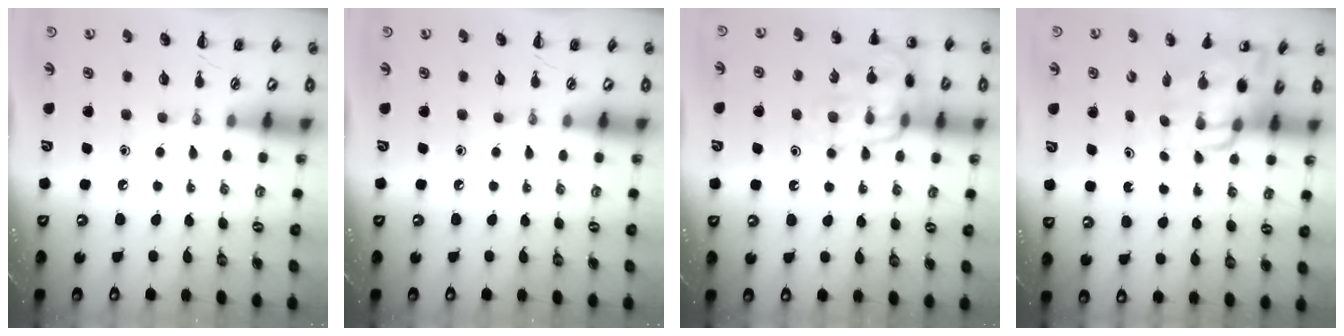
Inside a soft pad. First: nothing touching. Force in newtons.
{"total": 0.0}
{"total": 15.5, "press": 15.4, "slide": 1.7}
{"total": 10.0, "press": 9.5, "slide": 3.2}